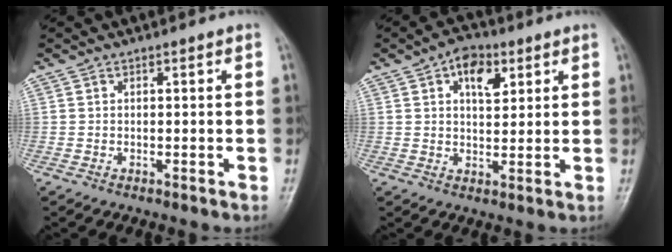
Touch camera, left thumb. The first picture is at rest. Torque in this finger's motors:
{"motor_torque": [0.29, 0.19, 0.71, -0.20, 0.04]}